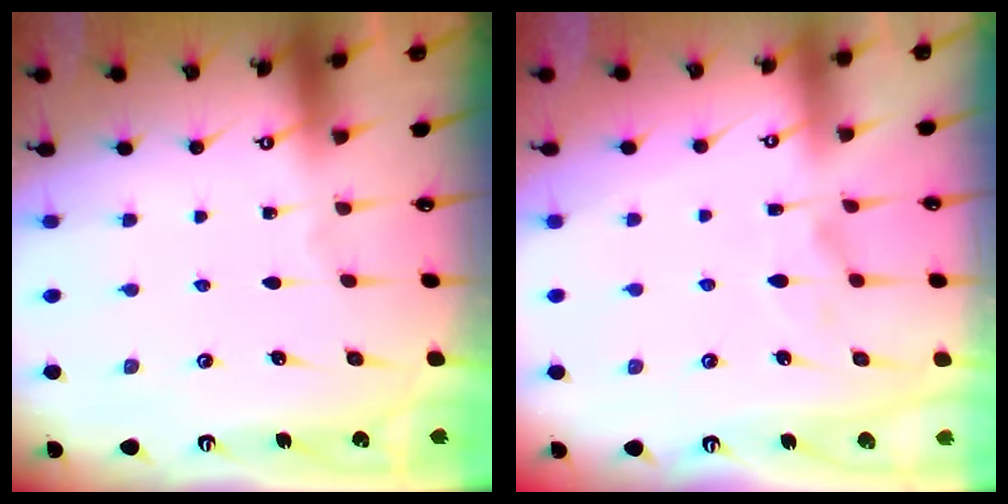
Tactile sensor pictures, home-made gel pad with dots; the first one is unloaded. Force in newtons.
{"total": 5.7, "press": 5.6, "slide": 1.2}